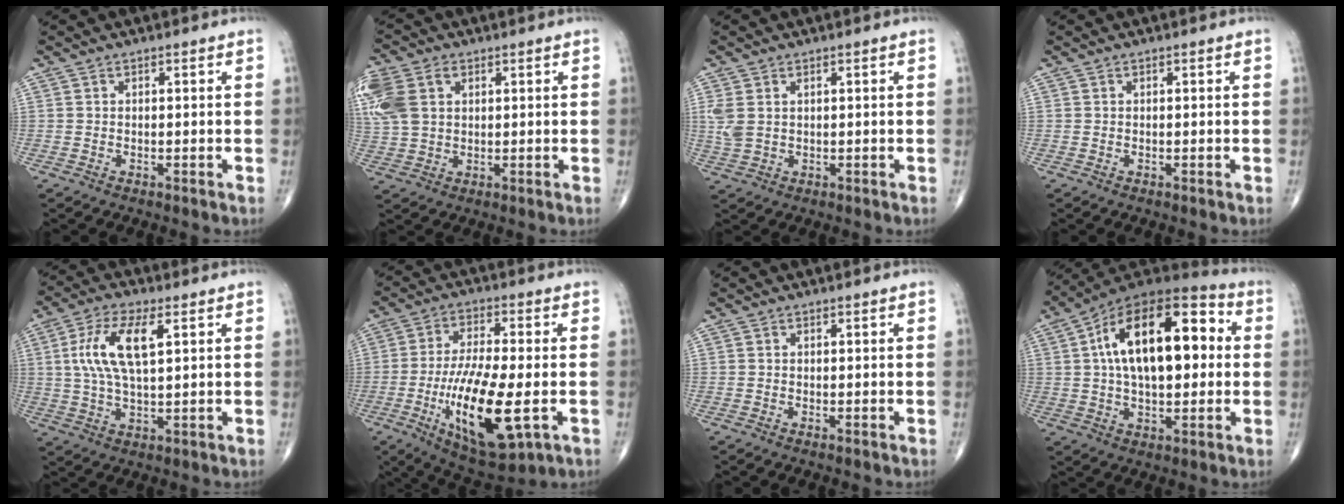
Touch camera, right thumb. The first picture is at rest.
{"total": 13.8, "force": [4.4, 9.9, 8.6], "torque": [-0.227, 0.017, 0.087]}
{"total": 3.9, "force": [1.0, 2.5, 2.8], "torque": [-0.077, 0.005, 0.028]}
{"total": 0.0}
{"total": 11.2, "force": [2.9, 4.4, 9.8], "torque": [-0.206, 0.001, 0.058]}
{"total": 17.8, "force": [-4.5, 5.8, 16.2], "torque": [-0.296, -0.005, -0.066]}
{"total": 0.0}
{"total": 22.5, "force": [3.6, 11.4, 19.1], "torque": [-0.293, 0.028, 0.047]}